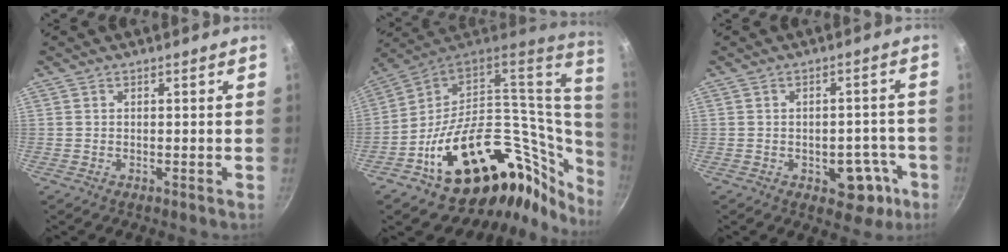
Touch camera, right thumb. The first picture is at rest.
{"total": 35.1, "force": [1.4, 24.4, 25.2], "torque": [-0.365, 0.013, 0.046]}
{"total": 8.3, "force": [-3.2, 5.1, 5.6], "torque": [-0.028, 0.026, -0.034]}